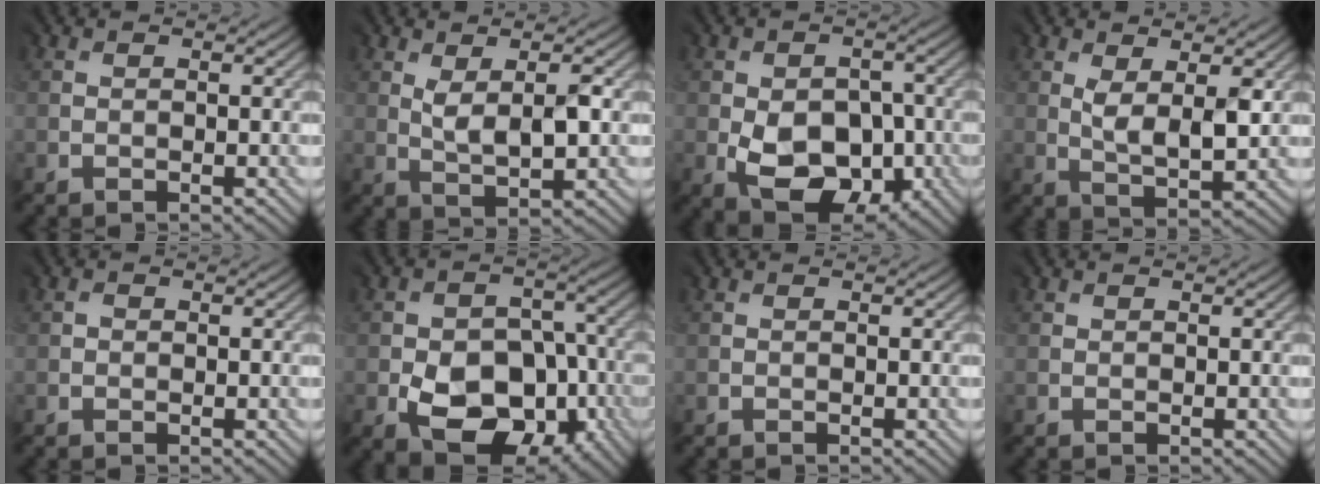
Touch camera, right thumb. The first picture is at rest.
{"total": 3.5, "force": [1.2, 1.0, 3.2], "torque": [-0.064, -0.004, 0.025]}
{"total": 8.2, "force": [-2.3, 5.7, 5.3], "torque": [-0.090, -0.030, -0.031]}
{"total": 4.5, "force": [1.6, 1.6, 3.9], "torque": [-0.080, -0.006, 0.033]}
{"total": 0.7, "force": [0.2, 0.7, 0.0], "torque": [0.007, -0.001, 0.005]}
{"total": 10.4, "force": [-4.4, 7.1, 6.2], "torque": [-0.094, -0.026, -0.064]}
{"total": 0.0}
{"total": 0.7, "force": [0.6, 0.4, 0.1], "torque": [0.001, 0.000, 0.012]}